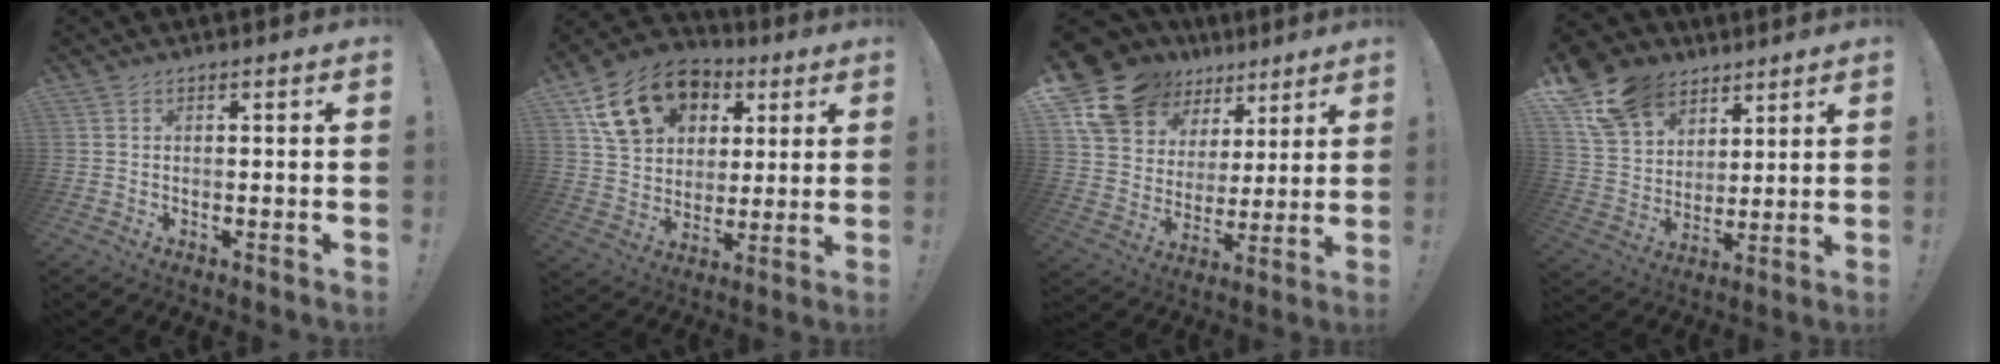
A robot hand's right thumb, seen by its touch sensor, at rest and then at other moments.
{"total": 17.5, "force": [8.9, 12.5, 8.4], "torque": [-0.133, -0.034, 0.170]}
{"total": 18.0, "force": [11.7, 12.0, 6.6], "torque": [-0.119, -0.066, 0.238]}
{"total": 17.0, "force": [10.4, 11.9, 6.3], "torque": [-0.115, -0.055, 0.206]}